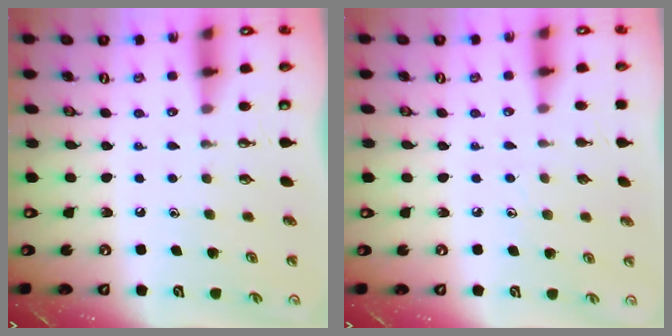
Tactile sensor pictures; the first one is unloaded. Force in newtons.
{"total": 2.9, "press": 2.8, "slide": 0.2}